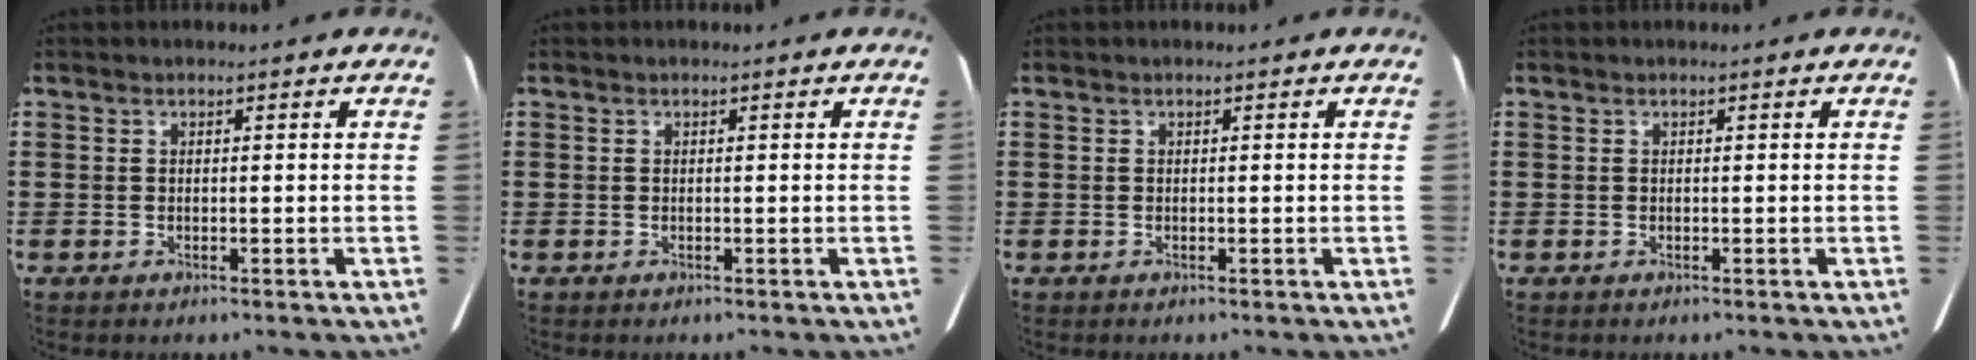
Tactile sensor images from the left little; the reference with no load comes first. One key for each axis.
{"total": 0.0}
{"total": 0.0}
{"total": 0.0}